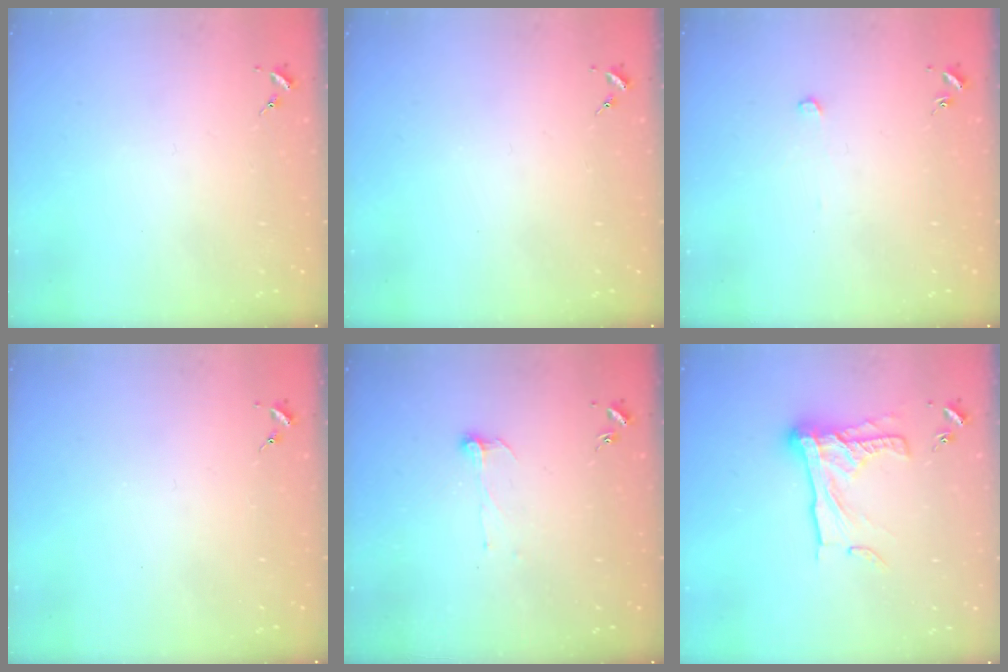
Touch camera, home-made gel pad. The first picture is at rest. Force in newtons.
{"total": 0.0}
{"total": 2.9, "press": 2.9, "slide": 0.1}
{"total": 0.0}
{"total": 6.0, "press": 6.0, "slide": 0.5}
{"total": 17.2, "press": 17.2, "slide": 1.4}